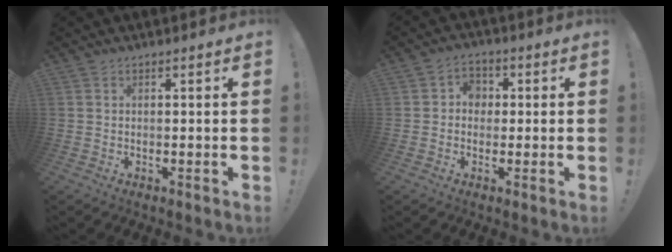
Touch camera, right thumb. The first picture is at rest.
{"total": 4.9, "force": [0.2, 4.5, 2.0], "torque": [-0.030, 0.009, 0.004]}